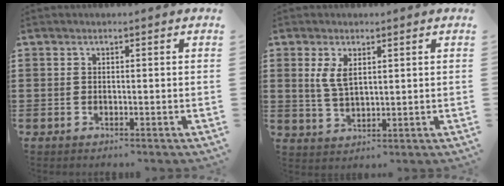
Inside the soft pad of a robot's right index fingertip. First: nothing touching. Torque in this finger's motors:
{"motor_torque": [1.00, 1.14, 0.40, 0.14]}